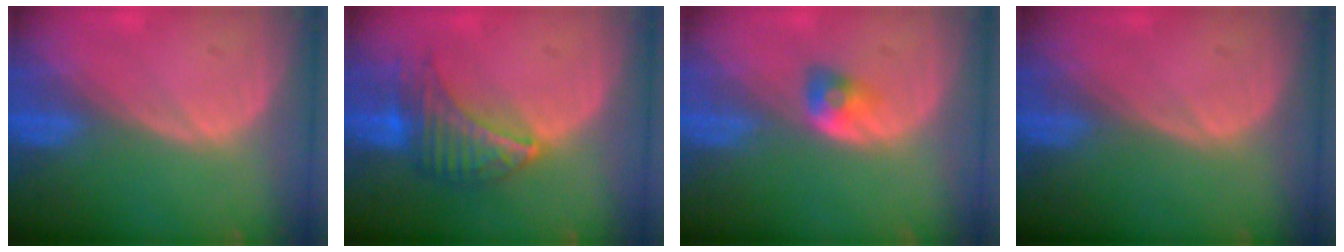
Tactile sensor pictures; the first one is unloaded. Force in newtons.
{"total": 6.8, "press": 6.7, "slide": 1.4}
{"total": 2.7, "press": 2.4, "slide": 1.2}
{"total": 0.0}